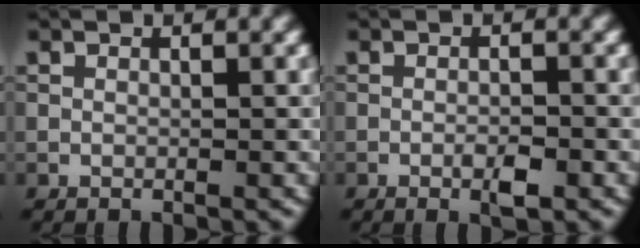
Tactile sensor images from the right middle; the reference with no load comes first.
{"total": 1.9, "force": [-0.9, 0.5, 1.7], "torque": [-0.028, 0.000, -0.016]}